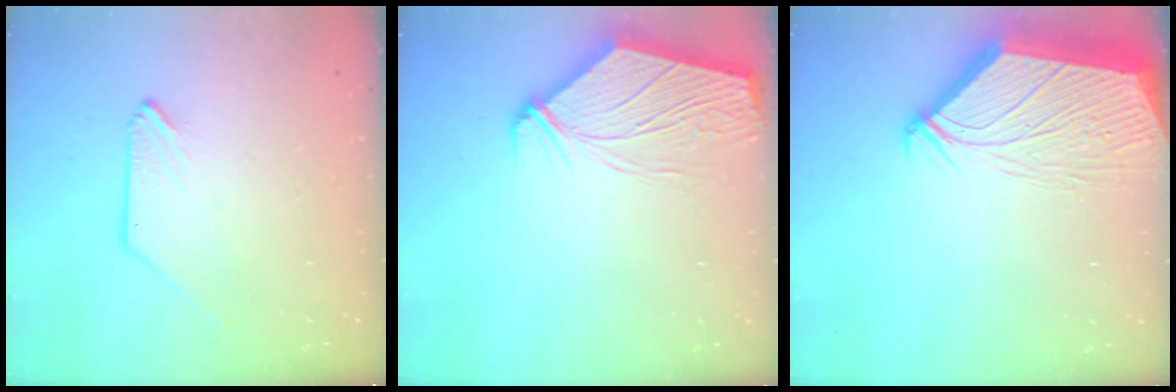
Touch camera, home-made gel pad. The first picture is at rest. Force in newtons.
{"total": 9.7, "press": 9.7, "slide": 0.8}
{"total": 8.2, "press": 8.1, "slide": 1.0}